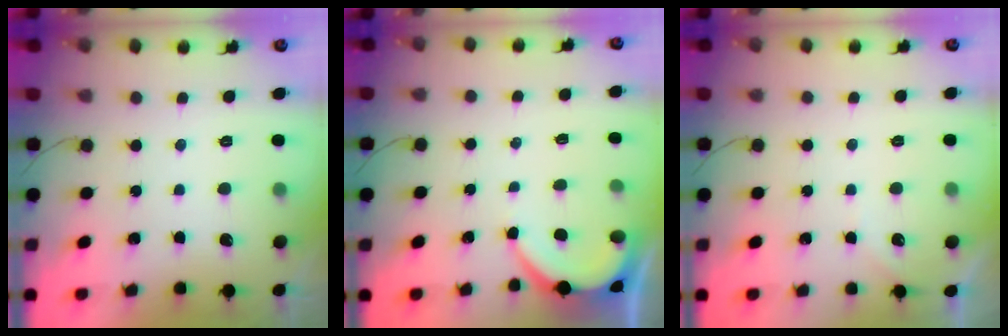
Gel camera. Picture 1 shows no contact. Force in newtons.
{"total": 3.4, "press": 3.3, "slide": 0.3}
{"total": 2.2, "press": 2.2, "slide": 0.3}